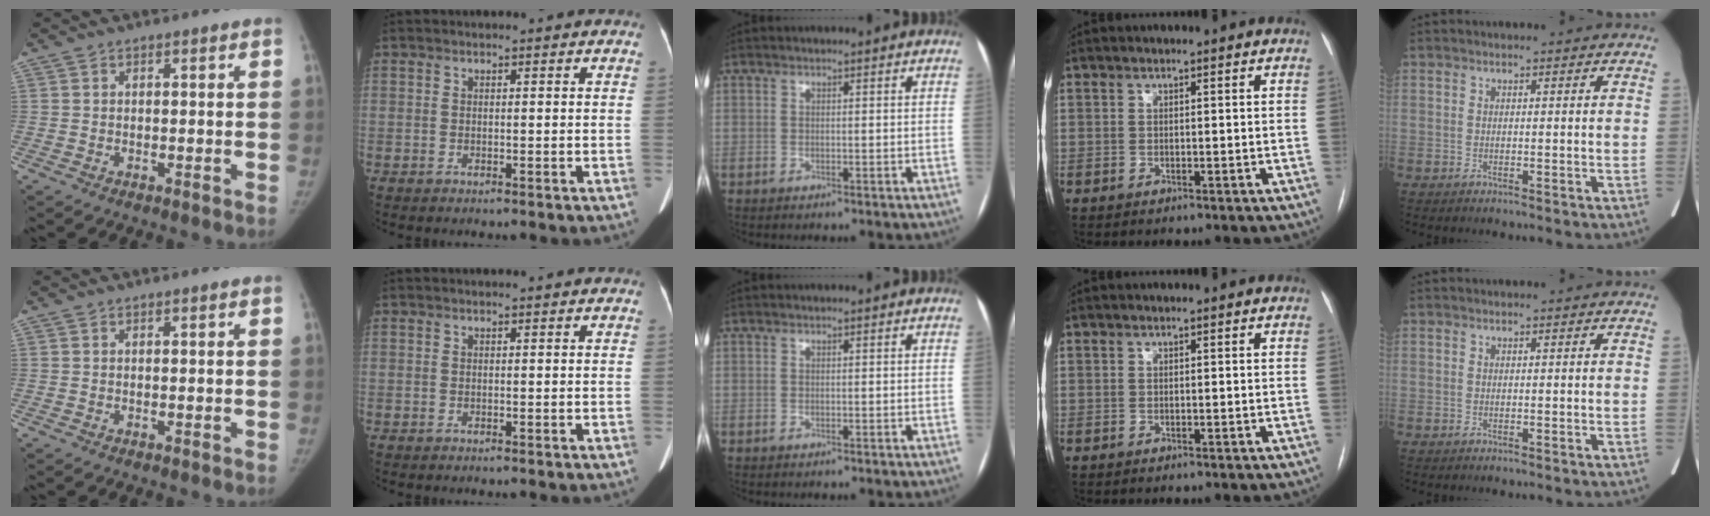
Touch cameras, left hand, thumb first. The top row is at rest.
{}